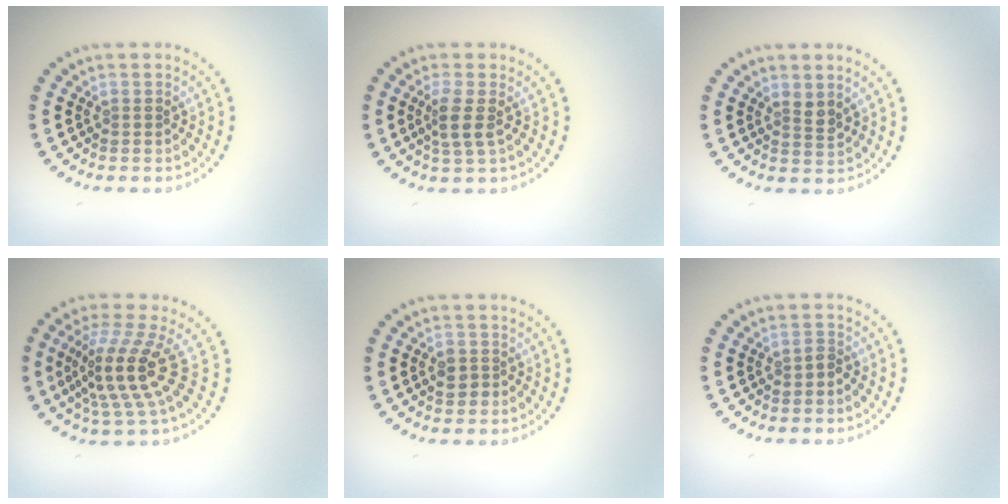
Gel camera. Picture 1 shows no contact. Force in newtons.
{"total": 2.3, "press": 1.8, "slide": 1.4}
{"total": 1.3, "press": 1.0, "slide": 0.8}
{"total": 4.8, "press": 3.7, "slide": 3.1}
{"total": 1.7, "press": 1.6, "slide": 0.6}
{"total": 0.9, "press": 0.7, "slide": 0.6}